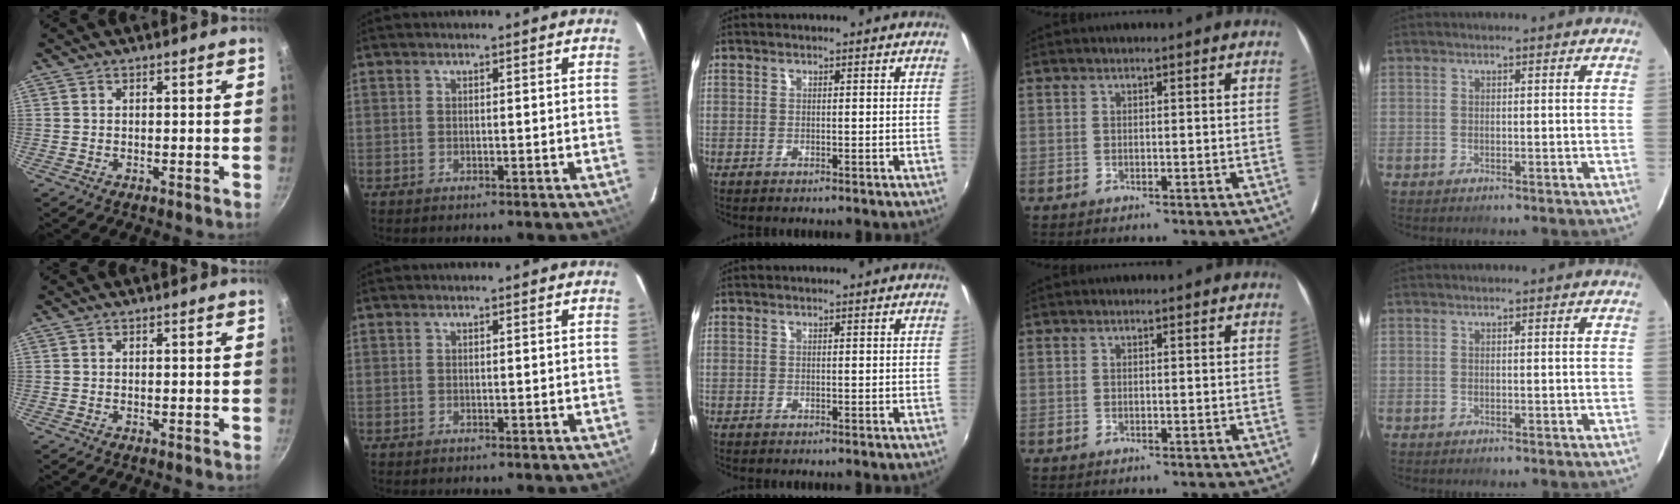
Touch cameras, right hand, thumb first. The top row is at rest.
{}